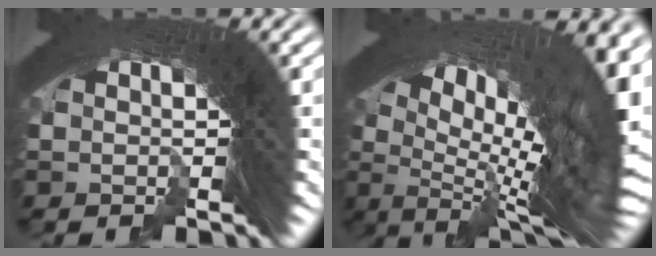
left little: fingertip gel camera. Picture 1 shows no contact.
{"total": 16.7, "force": [-0.4, 8.4, 14.5], "torque": [-0.213, -0.008, 0.000]}